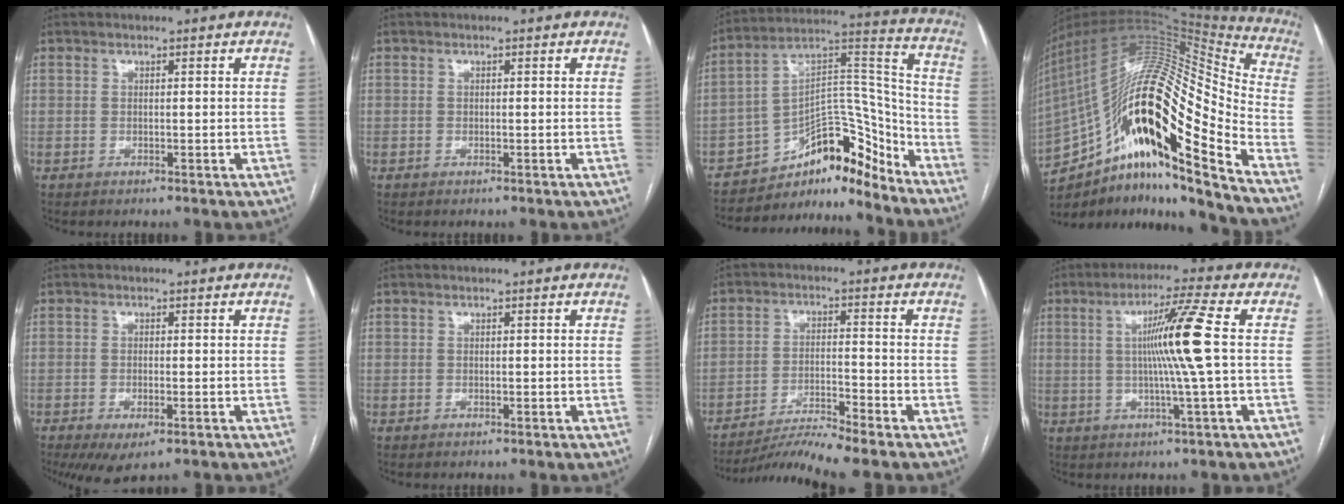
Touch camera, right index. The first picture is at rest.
{"total": 0.0}
{"total": 13.5, "force": [-11.6, 4.7, 5.1], "torque": [-0.065, 0.079, -0.192]}
{"total": 28.9, "force": [-13.9, 5.3, 24.7], "torque": [-0.410, 0.027, -0.234]}
{"total": 5.0, "force": [-2.7, 1.7, 3.9], "torque": [-0.060, -0.012, -0.036]}
{"total": 0.0}
{"total": 6.6, "force": [-6.0, -2.0, 2.0], "torque": [-0.034, -0.018, -0.109]}
{"total": 9.6, "force": [0.9, -2.0, 9.4], "torque": [-0.161, 0.001, 0.019]}